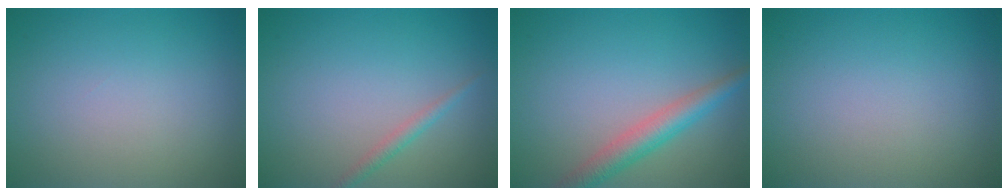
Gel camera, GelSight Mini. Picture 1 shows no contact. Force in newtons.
{"total": 1.2, "press": 1.2, "slide": 0.1}
{"total": 3.6, "press": 3.6, "slide": 0.2}
{"total": 0.0}